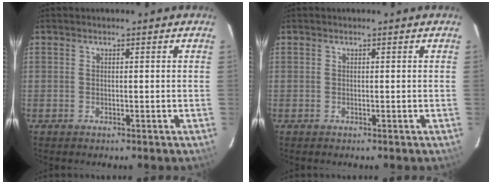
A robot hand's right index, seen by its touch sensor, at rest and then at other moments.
{"total": 0.0}